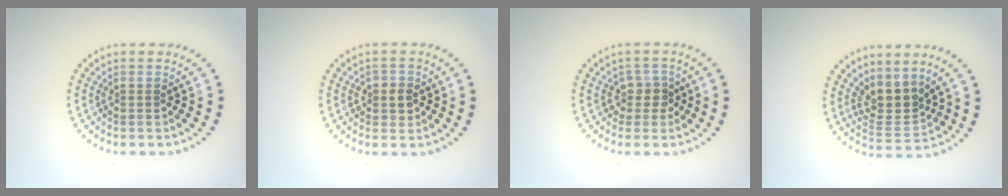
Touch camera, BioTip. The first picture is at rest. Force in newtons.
{"total": 1.8, "press": 1.7, "slide": 0.7}
{"total": 1.9, "press": 1.6, "slide": 1.1}
{"total": 3.2, "press": 2.5, "slide": 2.0}